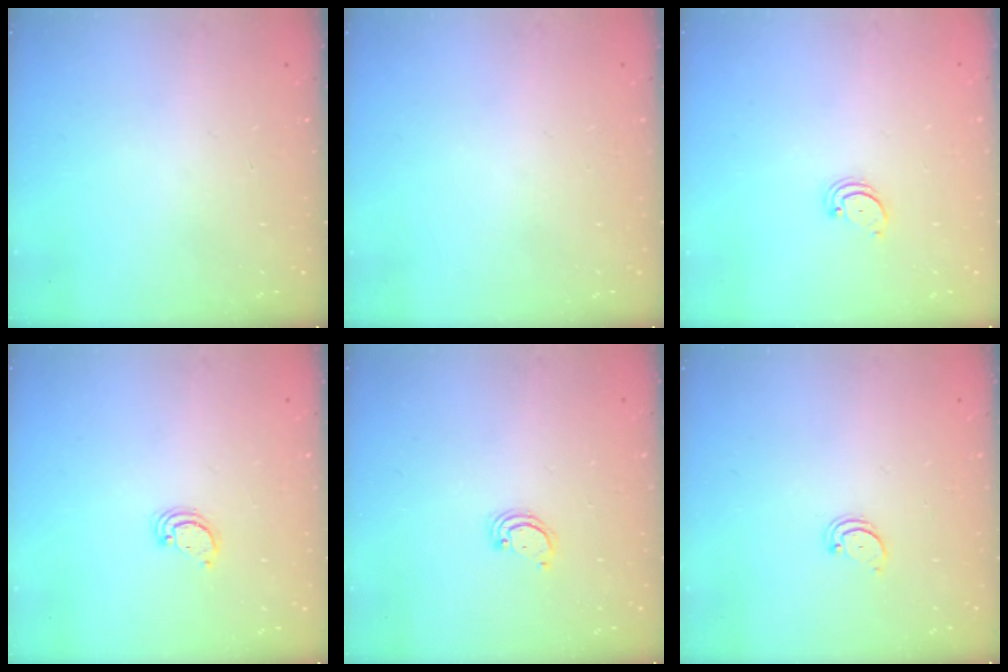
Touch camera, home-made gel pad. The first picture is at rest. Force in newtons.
{"total": 0.0}
{"total": 2.2, "press": 2.2, "slide": 0.2}
{"total": 2.6, "press": 2.6, "slide": 0.2}
{"total": 1.7, "press": 1.7, "slide": 0.1}
{"total": 2.0, "press": 2.0, "slide": 0.2}